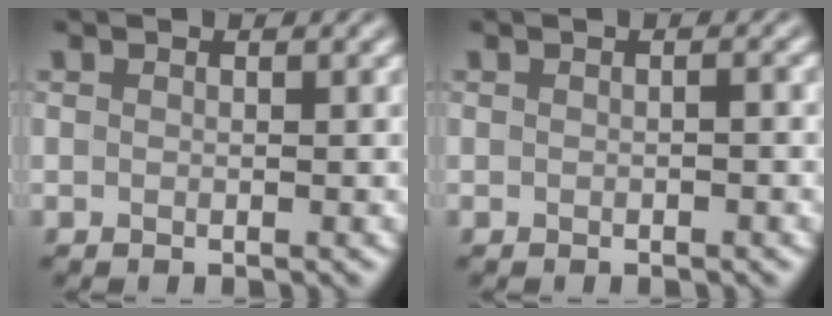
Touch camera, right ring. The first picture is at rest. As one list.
[{"total": 0.5, "force": [-0.1, 0.1, 0.5], "torque": [-0.009, 0.004, 0.000]}]